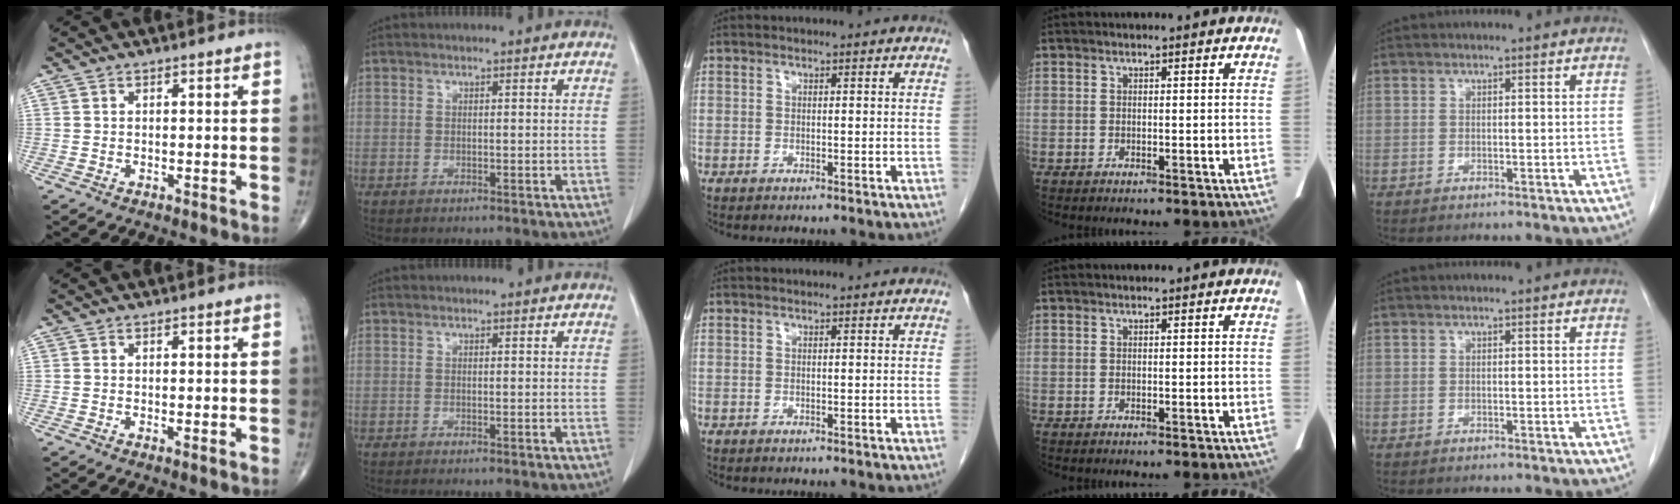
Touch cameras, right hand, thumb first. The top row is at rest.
{"thumb": {"total": 0.5, "force": [0.0, 0.1, 0.5], "torque": [-0.014, -0.004, -0.002]}, "index": {"total": 0.6, "force": [-0.4, -0.1, 0.3], "torque": [-0.007, -0.001, -0.007]}}